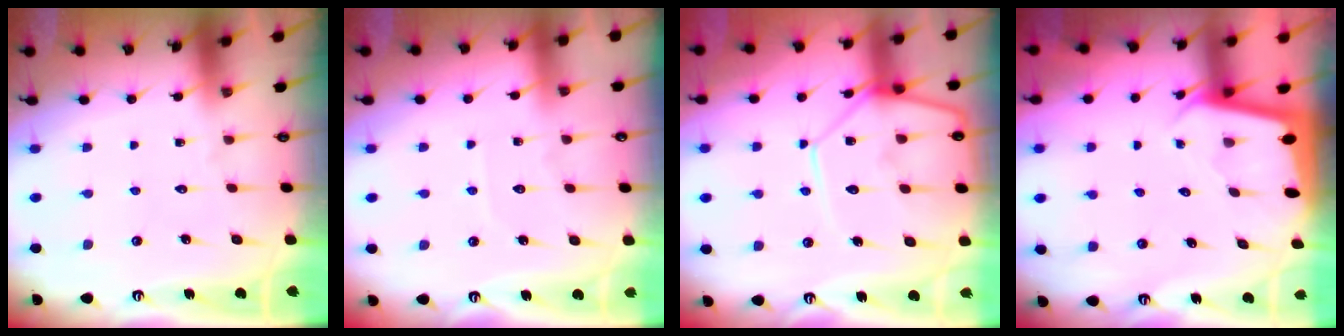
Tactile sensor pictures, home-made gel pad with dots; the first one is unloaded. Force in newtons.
{"total": 2.9, "press": 2.9, "slide": 0.4}
{"total": 13.0, "press": 13.0, "slide": 0.9}
{"total": 1.8, "press": 1.8, "slide": 0.1}